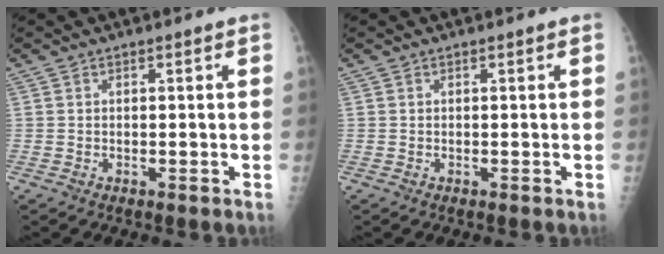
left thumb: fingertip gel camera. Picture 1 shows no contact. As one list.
[{"total": 0.0}]